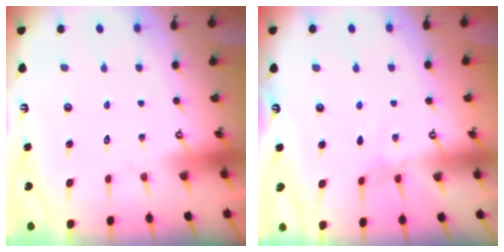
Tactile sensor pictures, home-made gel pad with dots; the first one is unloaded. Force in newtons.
{"total": 1.7, "press": 1.6, "slide": 0.4}